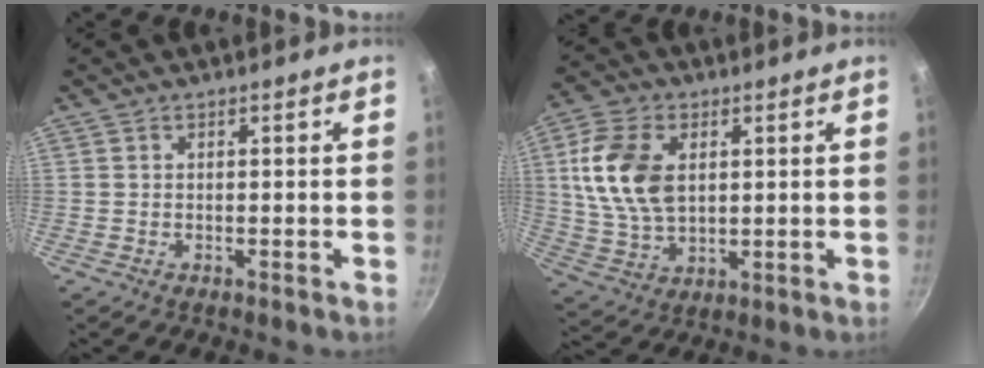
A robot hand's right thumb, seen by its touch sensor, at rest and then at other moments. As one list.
[{"total": 13.6, "force": [2.8, 8.7, 10.0], "torque": [-0.180, -0.007, 0.058]}]